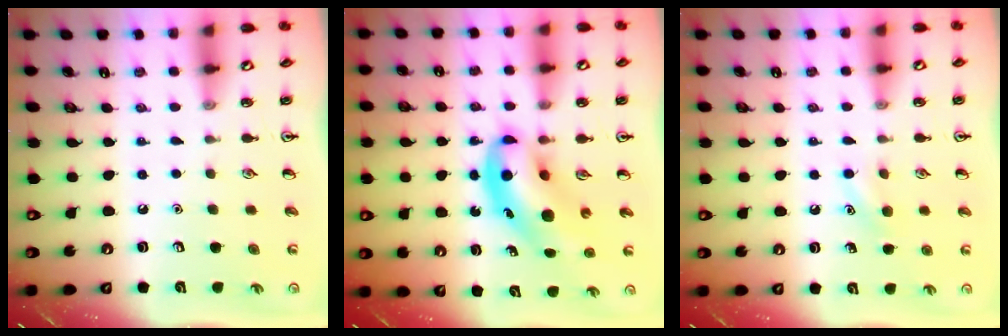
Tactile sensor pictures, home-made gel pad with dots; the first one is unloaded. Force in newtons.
{"total": 9.3, "press": 8.9, "slide": 2.6}
{"total": 6.9, "press": 6.6, "slide": 2.1}